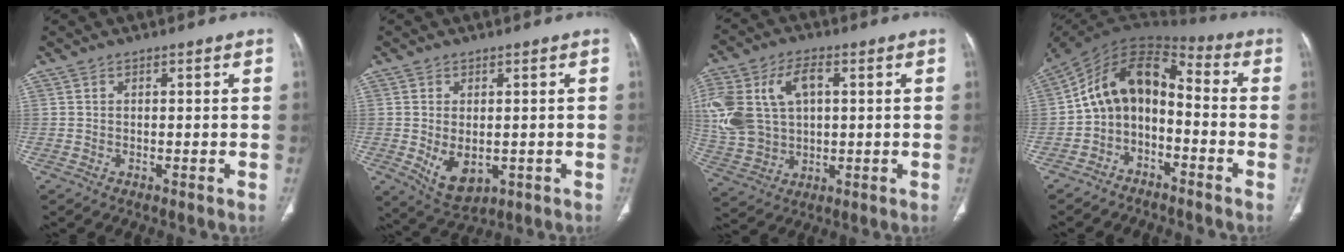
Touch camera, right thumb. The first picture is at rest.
{"total": 7.2, "force": [-1.2, 4.4, 5.5], "torque": [-0.086, -0.011, -0.002]}
{"total": 18.7, "force": [3.6, 12.6, 13.3], "torque": [-0.305, 0.015, 0.079]}
{"total": 12.5, "force": [-3.4, 8.5, 8.6], "torque": [-0.127, 0.091, -0.069]}